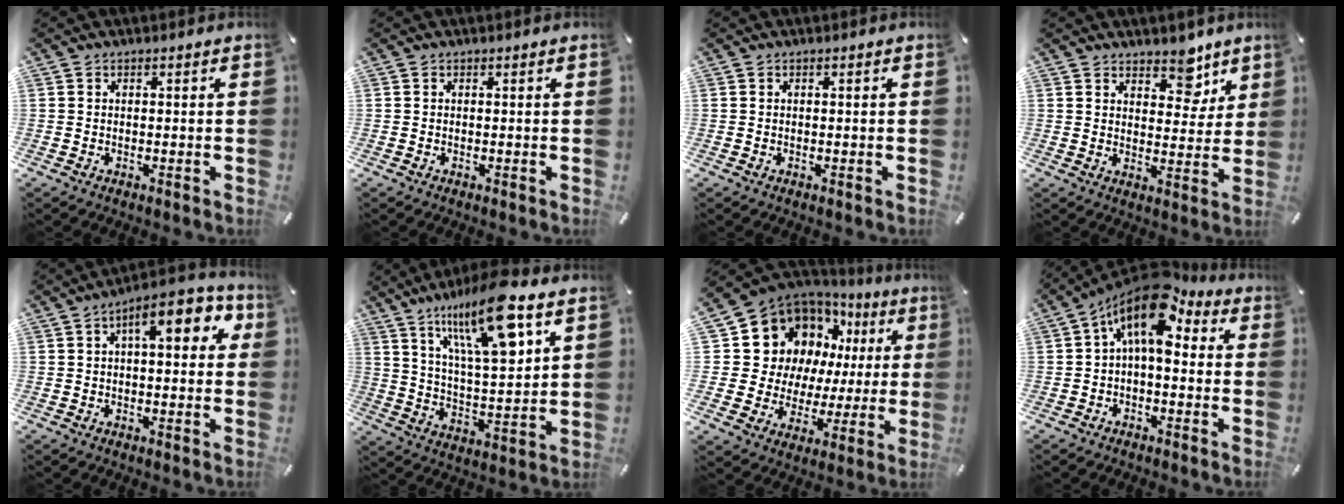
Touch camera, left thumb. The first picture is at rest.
{"total": 0.0}
{"total": 0.0}
{"total": 7.8, "force": [5.9, 4.5, 2.4], "torque": [-0.001, -0.050, 0.098]}
{"total": 11.2, "force": [3.7, 4.7, 9.5], "torque": [-0.127, -0.012, 0.053]}
{"total": 19.1, "force": [11.7, 6.2, 13.8], "torque": [-0.254, -0.052, 0.186]}
{"total": 16.3, "force": [7.8, 12.8, 6.3], "torque": [-0.110, -0.065, 0.162]}
{"total": 12.7, "force": [5.3, 6.1, 9.9], "torque": [-0.177, -0.032, 0.089]}